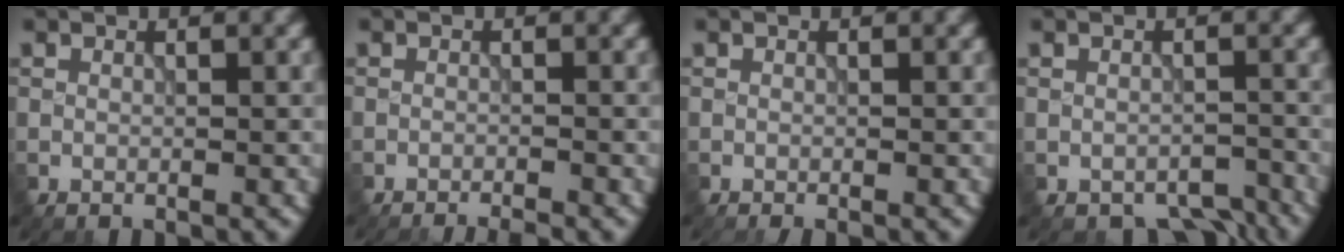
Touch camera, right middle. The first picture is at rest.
{"total": 2.4, "force": [-2.2, 0.3, 1.0], "torque": [-0.015, -0.003, -0.039]}
{"total": 0.6, "force": [-0.5, 0.0, 0.3], "torque": [-0.001, -0.004, -0.009]}
{"total": 3.0, "force": [-2.5, 1.4, 1.0], "torque": [-0.009, -0.017, -0.027]}